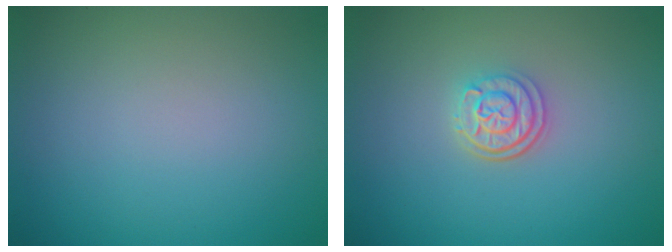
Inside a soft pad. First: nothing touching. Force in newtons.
{"total": 2.8, "press": 2.4, "slide": 1.4}